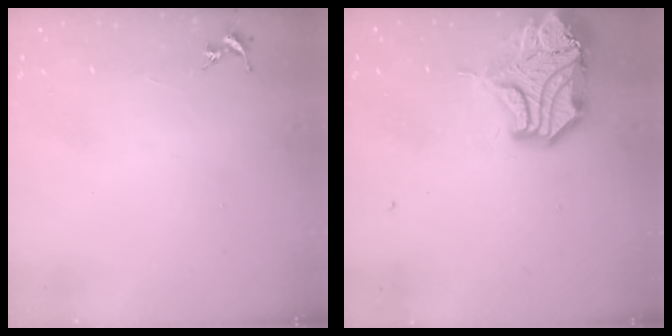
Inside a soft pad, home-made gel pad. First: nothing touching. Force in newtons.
{"total": 18.1, "press": 17.9, "slide": 2.5}